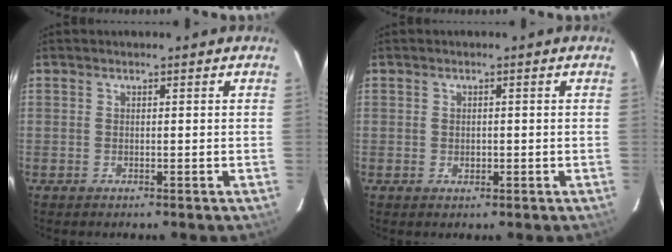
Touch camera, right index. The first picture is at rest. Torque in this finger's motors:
{"motor_torque": [-0.01, 0.01, -0.04, 0.00]}